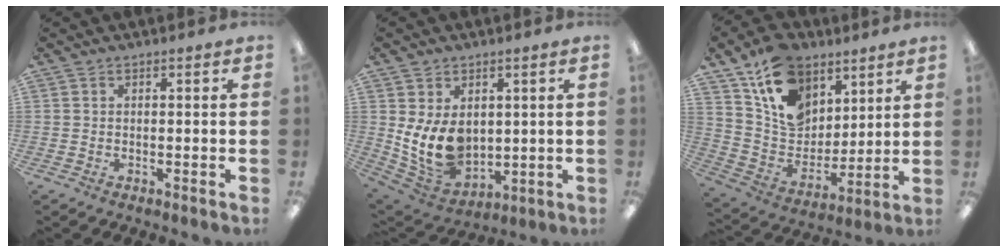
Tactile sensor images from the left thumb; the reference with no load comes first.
{"total": 12.0, "force": [1.4, 8.9, 8.0], "torque": [-0.169, -0.016, 0.029]}
{"total": 17.2, "force": [10.1, 12.0, 7.1], "torque": [-0.126, -0.054, 0.196]}